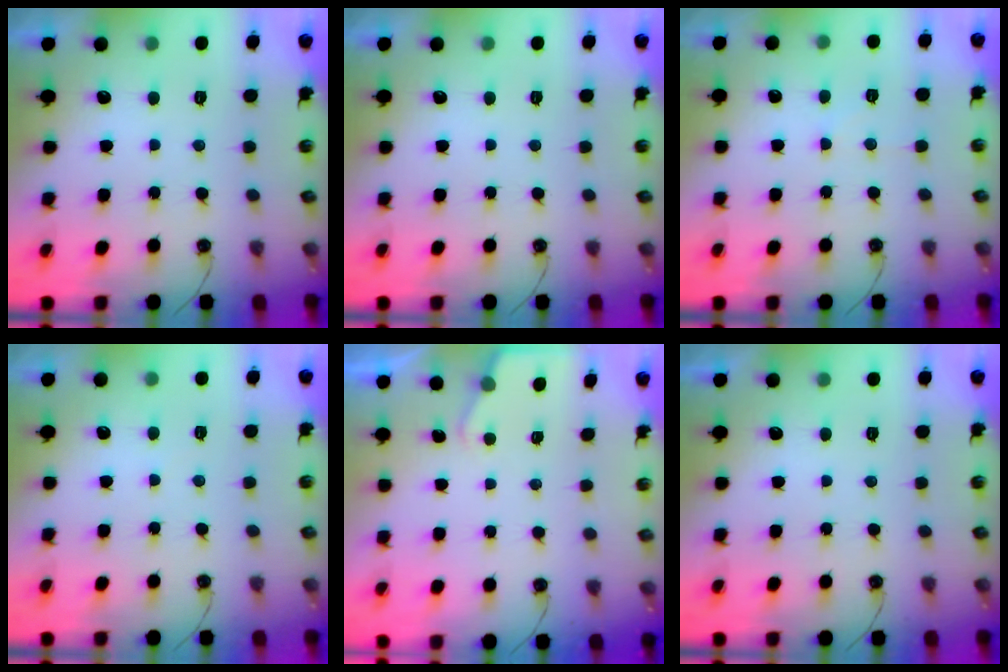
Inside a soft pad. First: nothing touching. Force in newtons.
{"total": 0.0}
{"total": 5.6, "press": 5.6, "slide": 0.8}
{"total": 2.8, "press": 2.8, "slide": 0.4}
{"total": 2.4, "press": 2.4, "slide": 0.3}
{"total": 0.0}